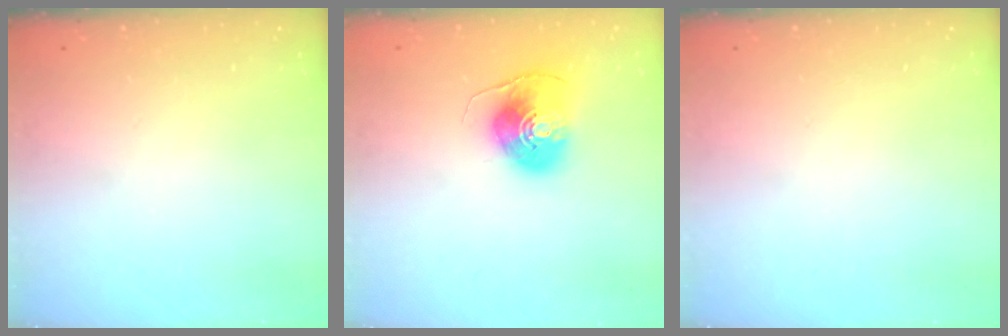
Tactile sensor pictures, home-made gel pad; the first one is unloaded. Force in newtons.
{"total": 9.8, "press": 9.7, "slide": 1.2}
{"total": 0.0}